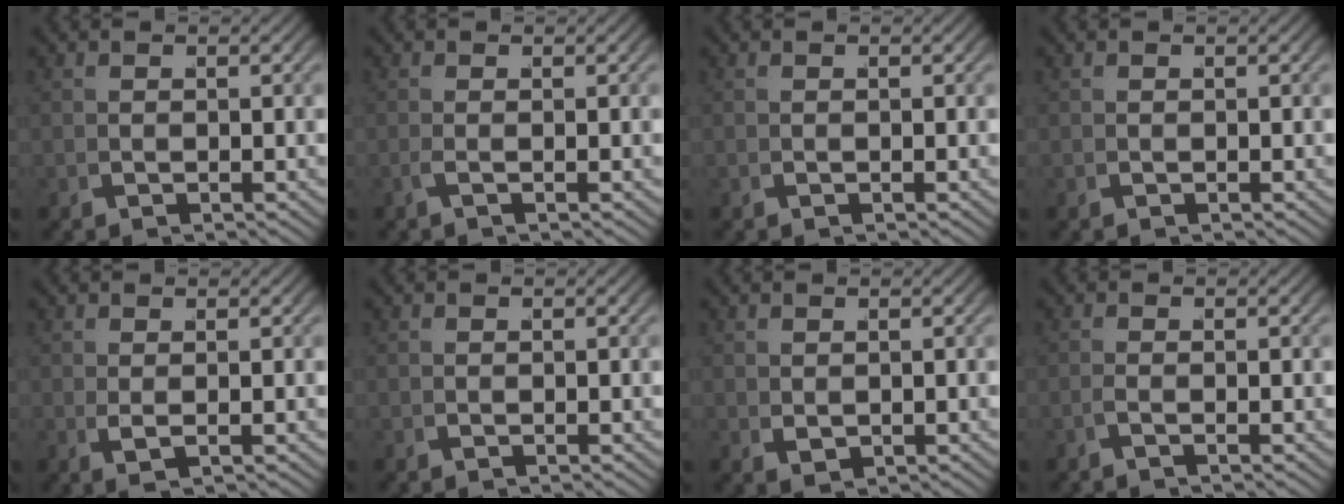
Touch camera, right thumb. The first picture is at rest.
{"total": 0.6, "force": [-0.3, -0.5, 0.2], "torque": [-0.001, 0.004, -0.008]}
{"total": 0.0}
{"total": 0.0}
{"total": 0.9, "force": [0.4, -0.1, 0.8], "torque": [-0.017, -0.001, 0.016]}
{"total": 0.0}
{"total": 1.5, "force": [0.3, 0.9, 1.1], "torque": [-0.020, -0.008, 0.018]}
{"total": 0.8, "force": [-0.5, -0.6, 0.0], "torque": [0.005, 0.005, -0.015]}